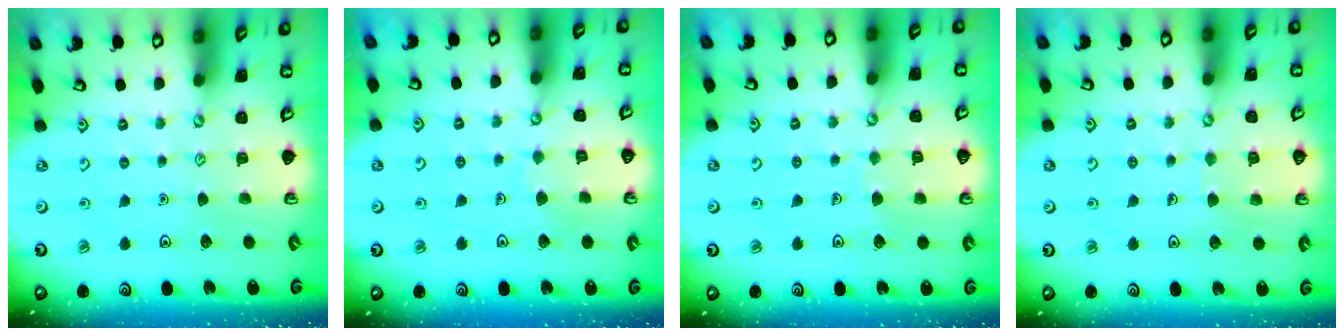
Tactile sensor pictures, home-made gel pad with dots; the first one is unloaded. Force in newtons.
{"total": 5.6, "press": 5.6, "slide": 0.3}
{"total": 3.9, "press": 3.9, "slide": 0.2}
{"total": 4.6, "press": 4.6, "slide": 0.3}